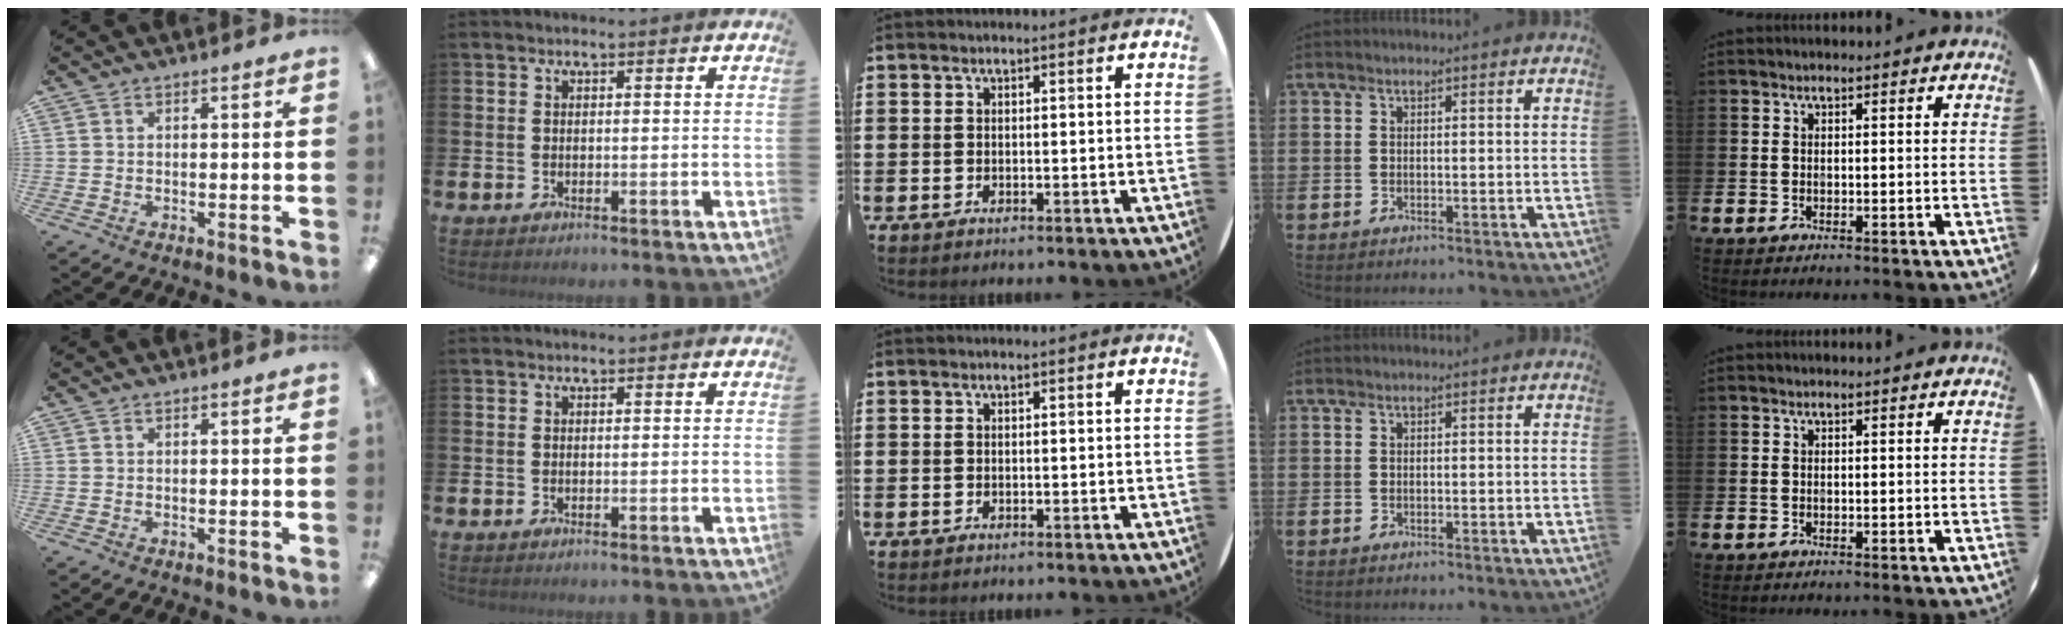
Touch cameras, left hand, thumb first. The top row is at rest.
{}